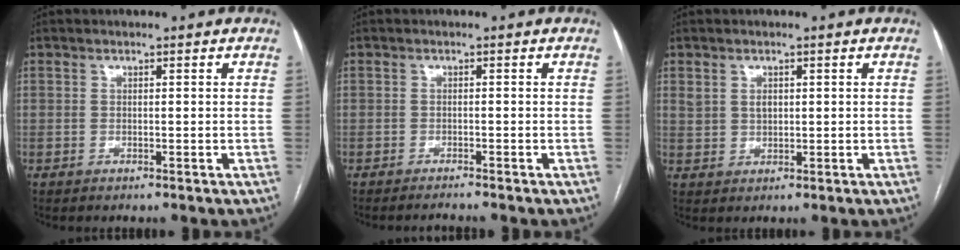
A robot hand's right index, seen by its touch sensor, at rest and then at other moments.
{"total": 1.8, "force": [-1.7, -0.5, 0.2], "torque": [-0.003, -0.007, -0.026]}
{"total": 2.5, "force": [1.4, 1.8, 1.1], "torque": [-0.027, 0.009, 0.028]}